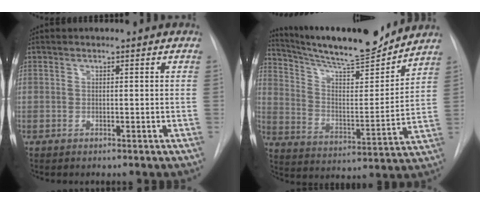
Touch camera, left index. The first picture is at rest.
{"total": 17.8, "force": [16.5, 1.2, 6.6], "torque": [-0.123, -0.027, 0.260]}